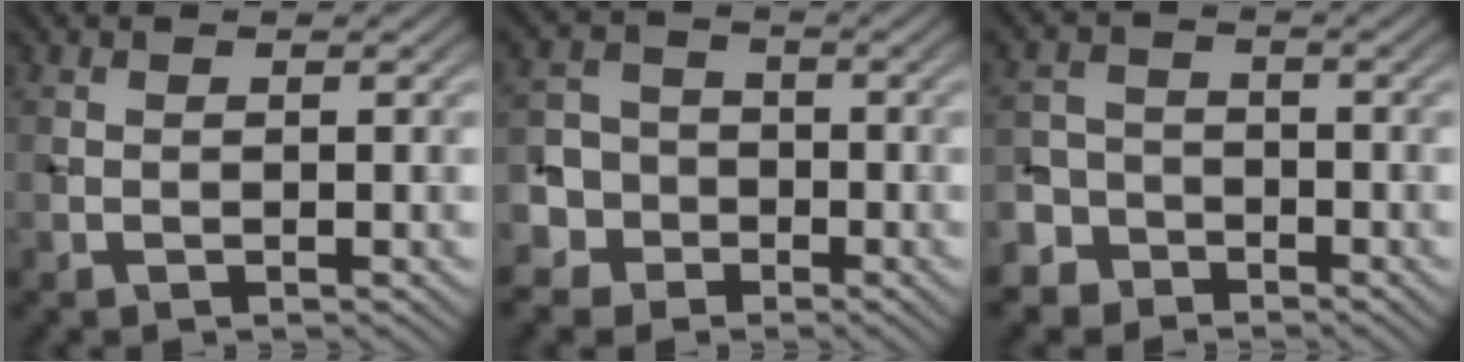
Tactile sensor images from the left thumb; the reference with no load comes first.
{"total": 6.8, "force": [-3.0, 5.9, 1.5], "torque": [-0.044, -0.005, -0.084]}
{"total": 4.7, "force": [-3.1, 3.4, 0.6], "torque": [0.003, 0.000, -0.075]}